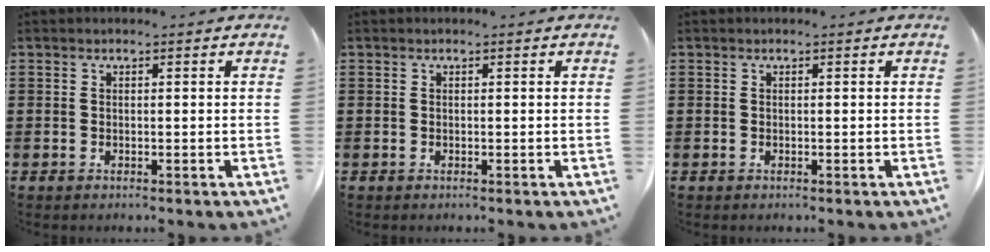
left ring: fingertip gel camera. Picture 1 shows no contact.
{"total": 0.0}
{"total": 0.0}